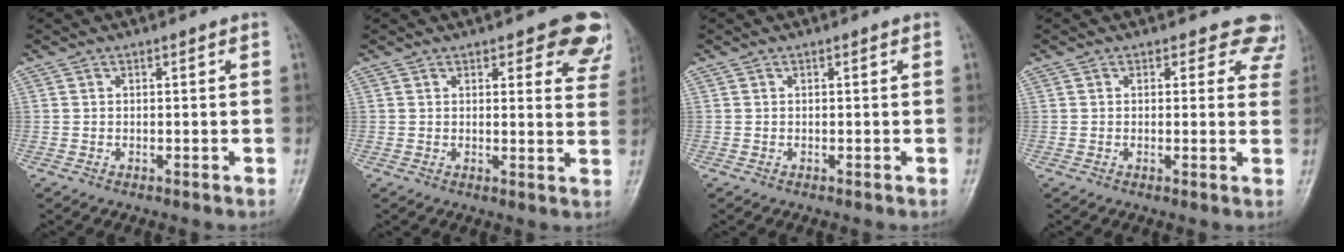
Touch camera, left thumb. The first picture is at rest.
{"total": 9.4, "force": [6.2, 3.8, 6.0], "torque": [-0.026, -0.028, 0.058]}
{"total": 0.0}
{"total": 6.1, "force": [4.8, 3.6, 0.7], "torque": [0.042, -0.017, 0.025]}